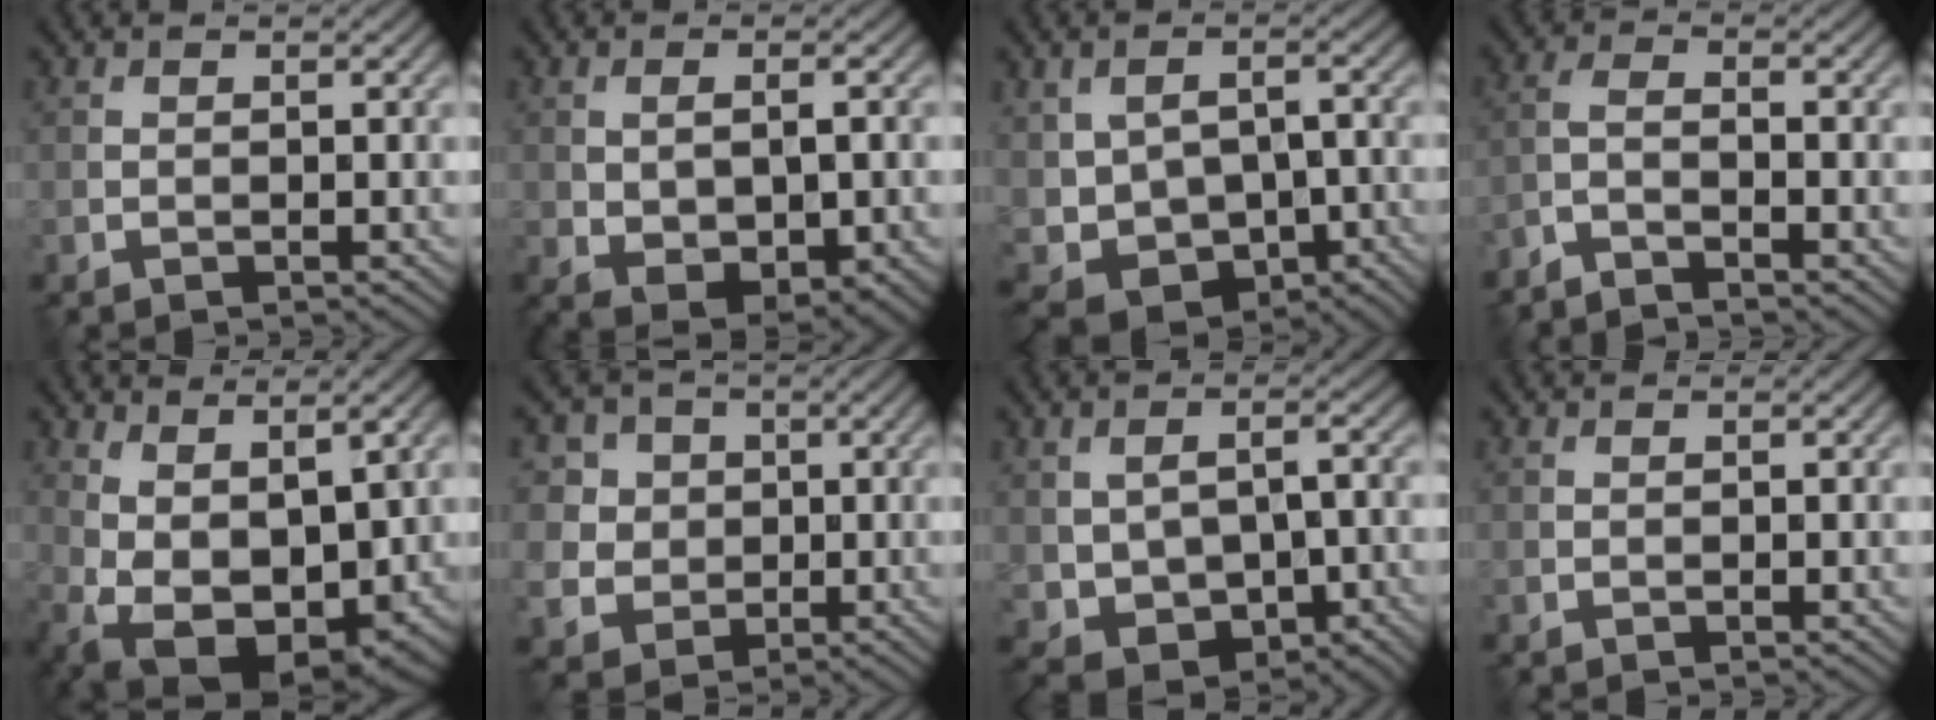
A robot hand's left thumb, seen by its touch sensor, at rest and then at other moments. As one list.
[{"total": 7.3, "force": [-1.3, 3.9, 6.1], "torque": [-0.114, -0.019, -0.007]}, {"total": 9.2, "force": [-2.2, 6.5, 6.2], "torque": [-0.133, -0.027, -0.025]}, {"total": 2.9, "force": [-2.5, 0.3, 1.4], "torque": [-0.030, -0.001, -0.061]}, {"total": 11.9, "force": [0.8, 6.0, 10.2], "torque": [-0.202, -0.028, 0.047]}, {"total": 7.8, "force": [2.1, 7.1, 2.3], "torque": [-0.100, 0.003, 0.040]}, {"total": 8.0, "force": [-1.7, 5.4, 5.7], "torque": [-0.120, -0.023, -0.012]}, {"total": 0.0}]